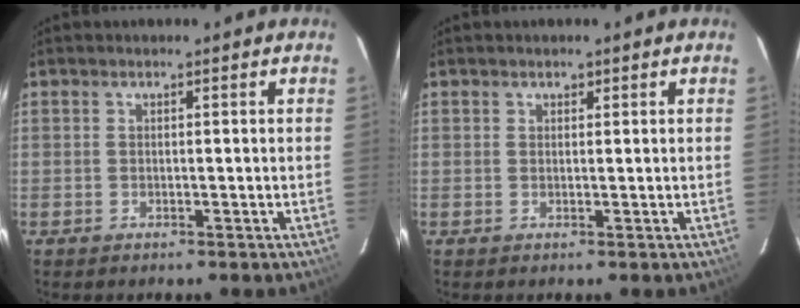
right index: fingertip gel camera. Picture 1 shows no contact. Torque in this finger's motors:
{"motor_torque": [0.00, 0.00, 0.02, 0.01]}